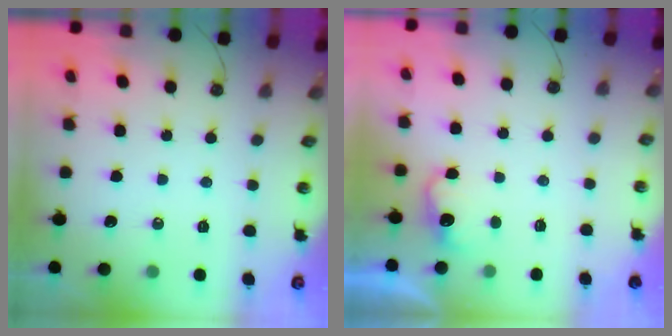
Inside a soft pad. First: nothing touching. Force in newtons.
{"total": 3.8, "press": 3.6, "slide": 1.0}